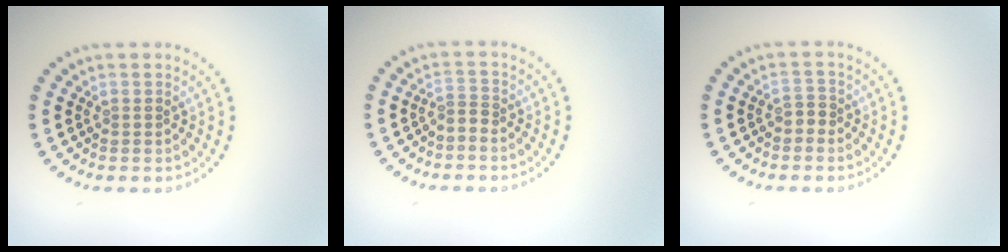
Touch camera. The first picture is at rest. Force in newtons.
{"total": 1.2, "press": 0.5, "slide": 1.0}
{"total": 1.0, "press": 0.8, "slide": 0.5}